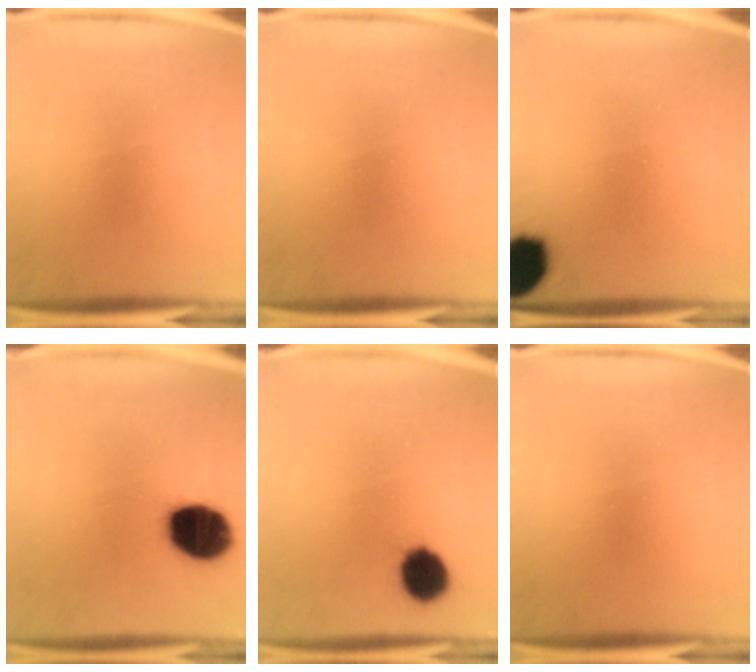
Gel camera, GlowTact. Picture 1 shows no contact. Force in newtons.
{"total": 0.0}
{"total": 14.0}
{"total": 19.2}
{"total": 9.1}
{"total": 0.0}